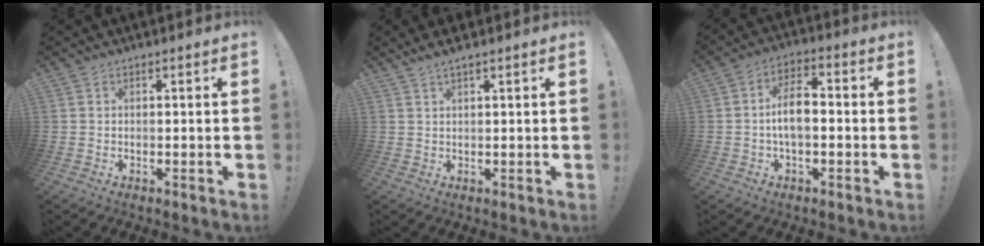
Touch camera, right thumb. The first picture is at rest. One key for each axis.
{"total": 2.7, "fx": 1.9, "fy": -0.2, "fz": 1.9, "tx": -0.043, "ty": -0.006, "tz": 0.035}
{"total": 9.0, "fx": -1.0, "fy": 4.4, "fz": 7.8, "tx": -0.146, "ty": 0.014, "tz": -0.016}